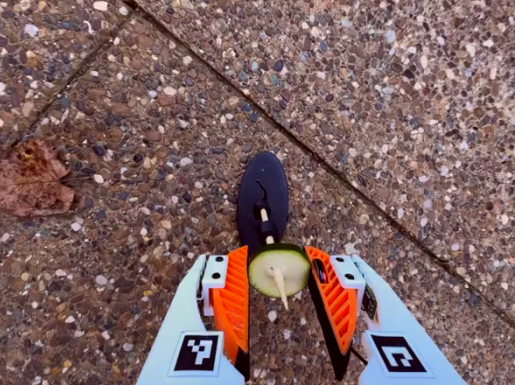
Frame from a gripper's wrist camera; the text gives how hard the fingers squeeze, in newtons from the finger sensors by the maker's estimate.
{"total": 7.9, "left": 7.4, "right": 8.4}